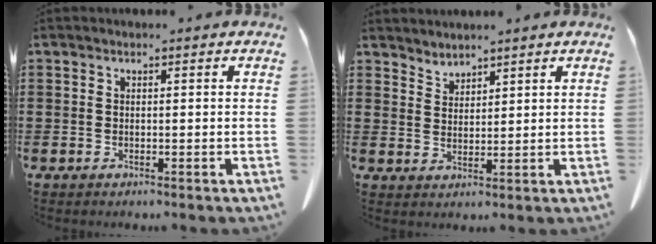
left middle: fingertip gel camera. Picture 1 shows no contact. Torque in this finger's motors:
{"motor_torque": [0.00, 0.09, -0.17, -0.21]}